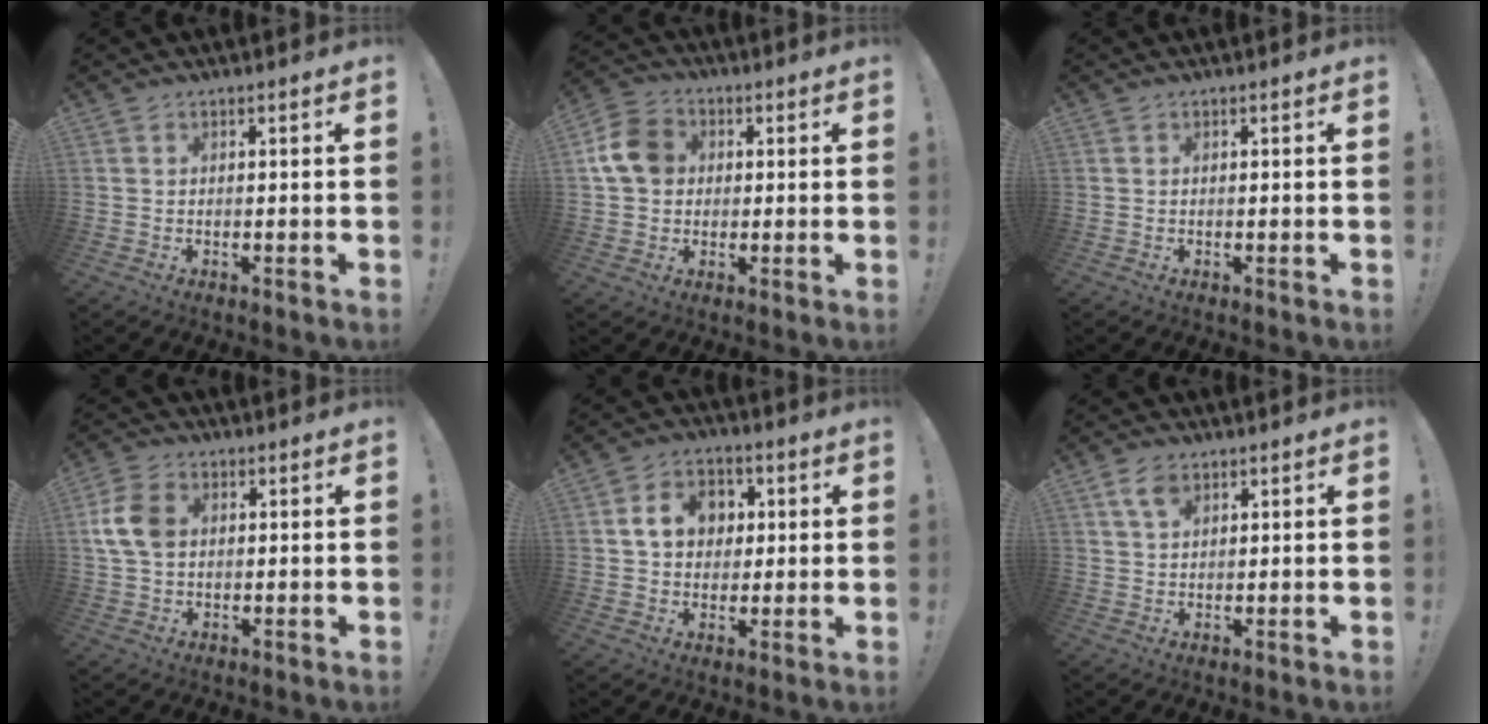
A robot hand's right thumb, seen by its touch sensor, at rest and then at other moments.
{"total": 11.3, "force": [1.8, 9.3, 6.2], "torque": [-0.119, 0.009, 0.039]}
{"total": 0.0}
{"total": 9.6, "force": [1.3, 6.9, 6.5], "torque": [-0.129, 0.008, 0.025]}
{"total": 10.6, "force": [2.5, 8.8, 5.4], "torque": [-0.075, 0.003, 0.048]}
{"total": 4.8, "force": [2.6, 2.8, 3.0], "torque": [-0.053, -0.004, 0.048]}